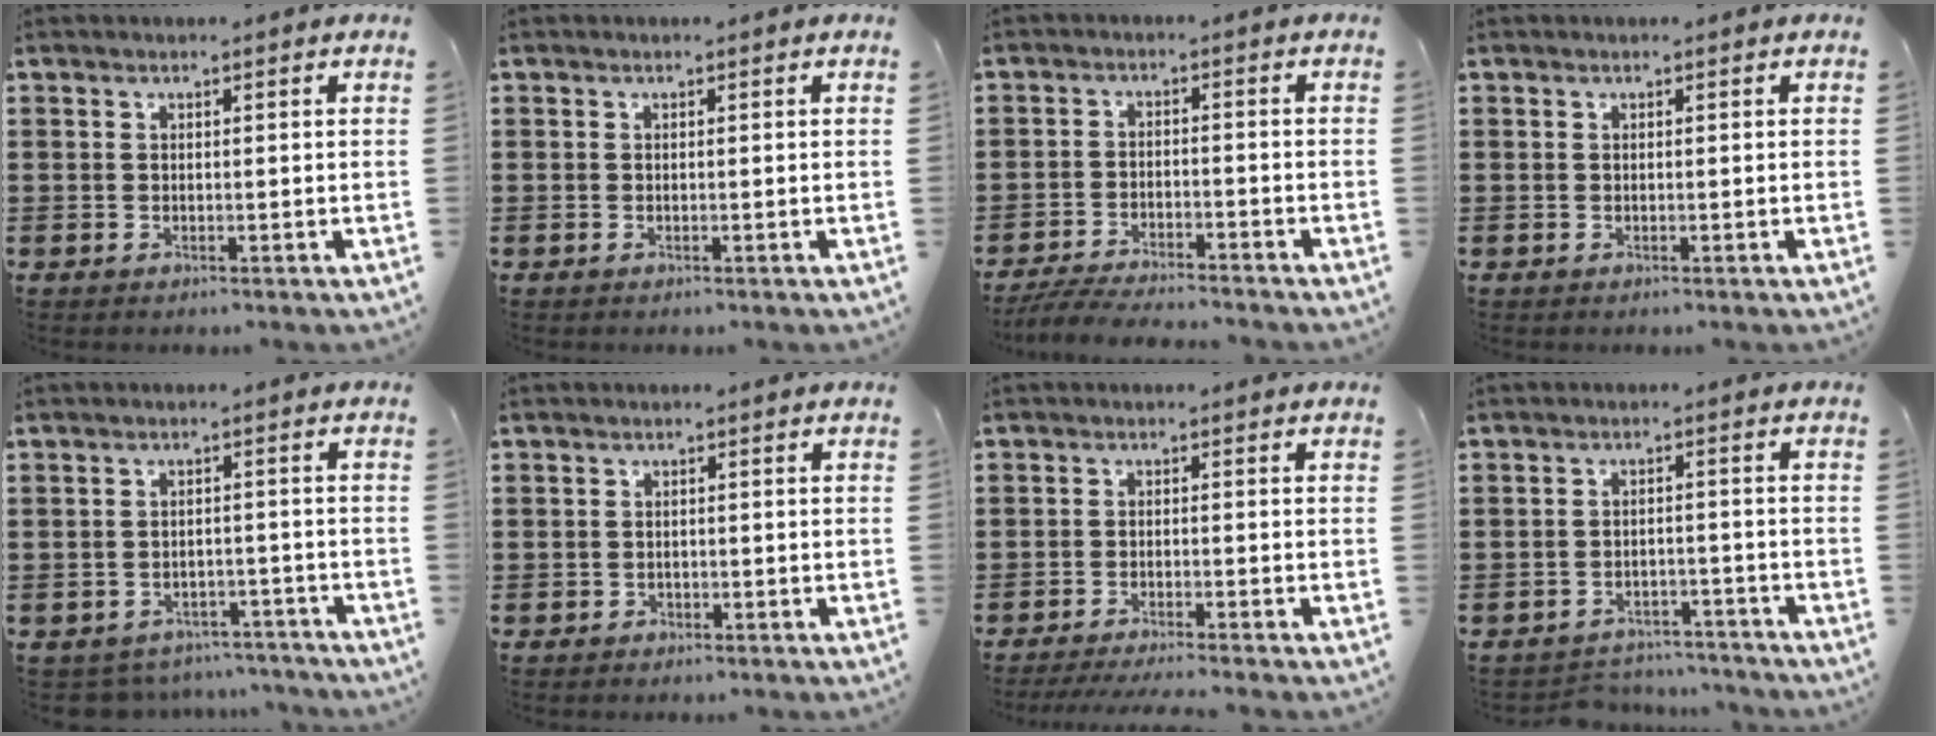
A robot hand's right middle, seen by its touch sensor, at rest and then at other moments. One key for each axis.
{"total": 0.0}
{"total": 4.5, "fx": -4.3, "fy": 0.1, "fz": 1.2, "tx": -0.035, "ty": -0.010, "tz": -0.089}
{"total": 0.0}
{"total": 3.0, "fx": -3.0, "fy": 0.5, "fz": -0.2, "tx": -0.006, "ty": 0.000, "tz": -0.064}
{"total": 1.2, "fx": -0.6, "fy": 1.0, "fz": 0.0, "tx": -0.003, "ty": 0.003, "tz": -0.015}
{"total": 2.4, "fx": -2.2, "fy": -0.3, "fz": 0.9, "tx": -0.015, "ty": 0.000, "tz": -0.043}
{"total": 3.2, "fx": -3.2, "fy": 0.5, "fz": -0.1, "tx": -0.007, "ty": -0.002, "tz": -0.069}